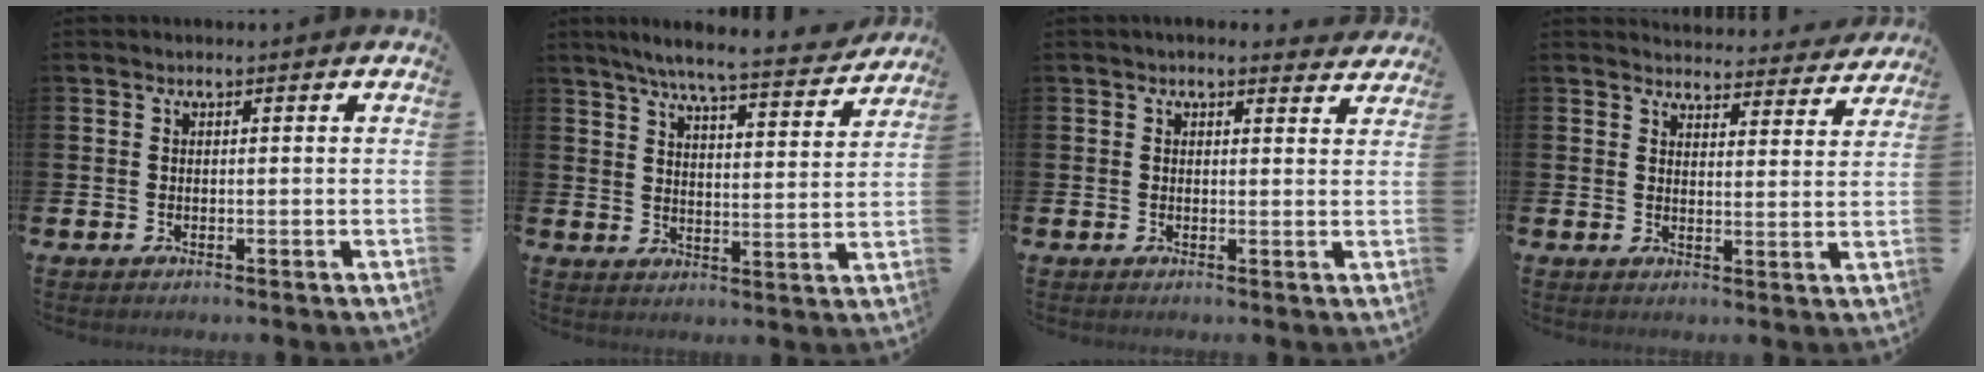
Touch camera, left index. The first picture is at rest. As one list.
[{"total": 7.1, "force": [6.6, 0.1, 2.8], "torque": [-0.065, -0.043, 0.110]}, {"total": 1.9, "force": [1.8, 0.4, 0.2], "torque": [0.000, -0.007, 0.031]}, {"total": 4.4, "force": [4.3, 0.5, 0.1], "torque": [-0.005, -0.031, 0.076]}]